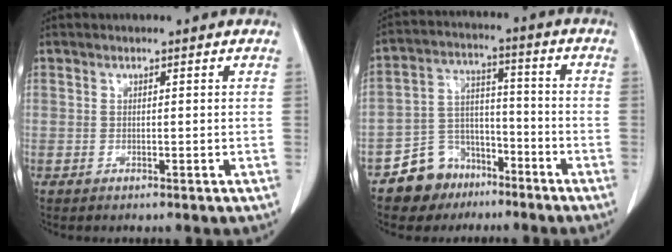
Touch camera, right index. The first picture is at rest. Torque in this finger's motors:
{"motor_torque": [-0.25, -0.19, -0.49, -0.21]}